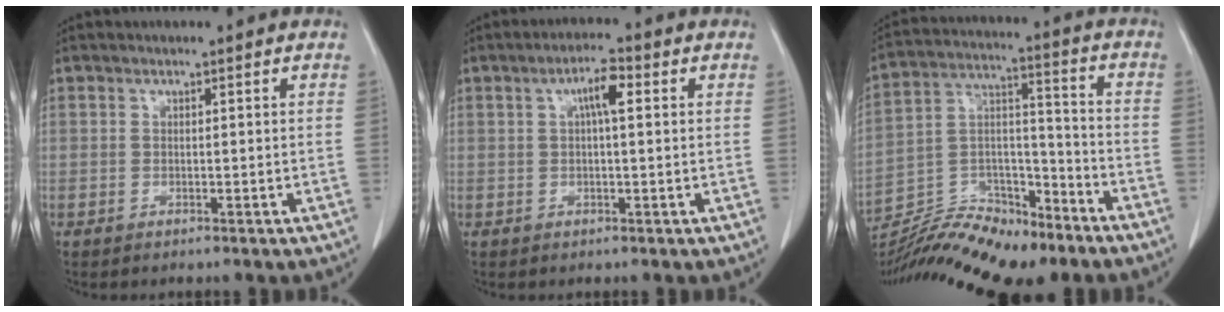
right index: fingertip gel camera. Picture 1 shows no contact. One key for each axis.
{"total": 4.1, "fx": 1.1, "fy": 0.8, "fz": 3.8, "tx": -0.068, "ty": 0.011, "tz": 0.017}
{"total": 17.7, "fx": -15.3, "fy": 3.8, "fz": 8.1, "tx": -0.150, "ty": 0.020, "tz": -0.271}